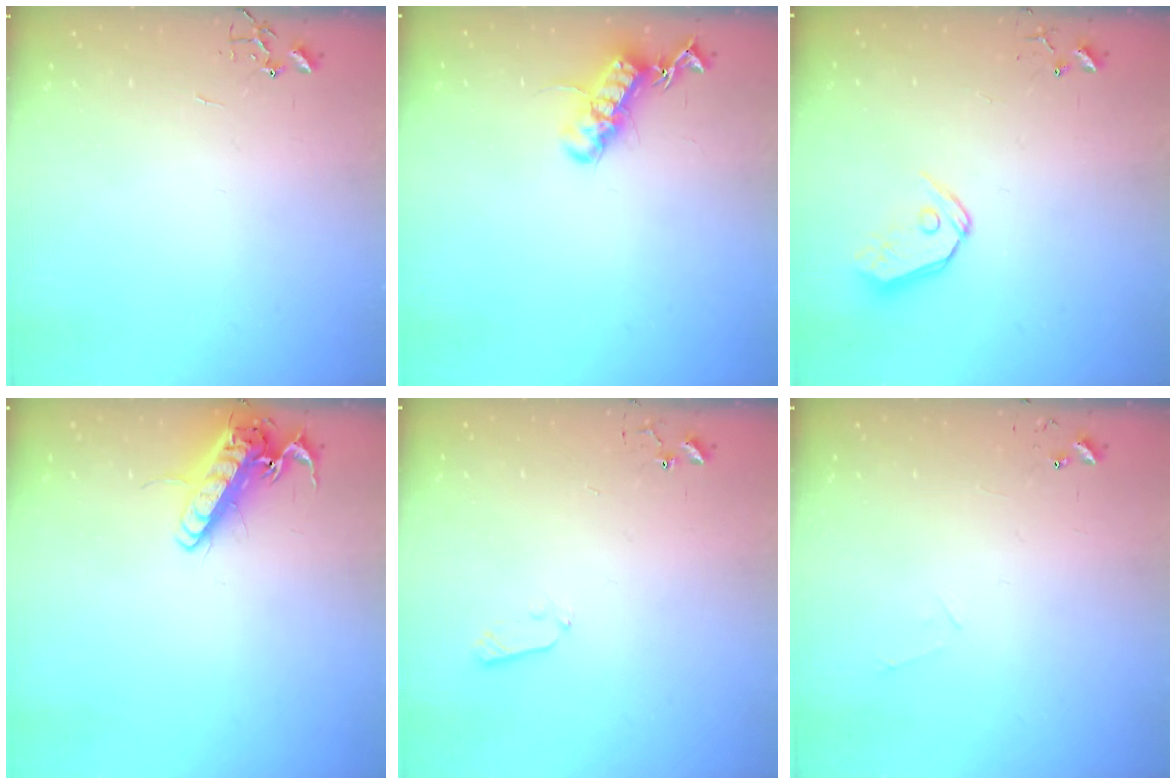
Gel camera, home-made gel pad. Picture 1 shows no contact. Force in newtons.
{"total": 15.5, "press": 15.4, "slide": 1.8}
{"total": 8.3, "press": 8.2, "slide": 0.7}
{"total": 14.6, "press": 14.4, "slide": 2.4}
{"total": 5.6, "press": 5.6, "slide": 0.8}
{"total": 4.8, "press": 4.8, "slide": 0.5}